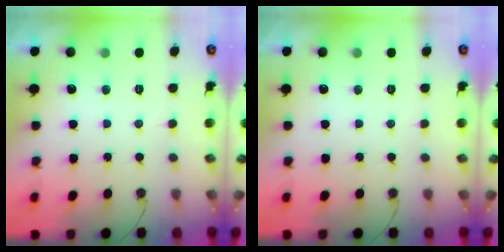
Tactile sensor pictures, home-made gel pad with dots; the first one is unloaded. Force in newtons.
{"total": 0.0}